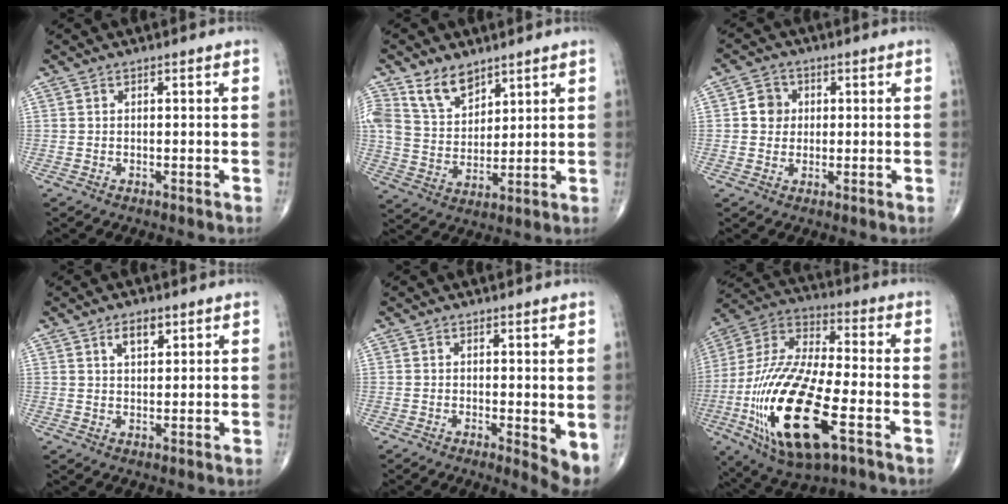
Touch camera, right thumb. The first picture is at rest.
{"total": 9.4, "force": [6.4, 5.6, 4.1], "torque": [-0.054, -0.038, 0.130]}
{"total": 4.2, "force": [0.6, 3.9, 1.5], "torque": [-0.004, 0.004, 0.003]}
{"total": 3.9, "force": [2.2, 1.9, 2.6], "torque": [-0.033, -0.010, 0.038]}
{"total": 4.4, "force": [0.4, 1.4, 4.2], "torque": [-0.058, -0.014, 0.008]}
{"total": 26.7, "force": [-8.3, 10.0, 23.4], "torque": [-0.525, 0.001, -0.142]}